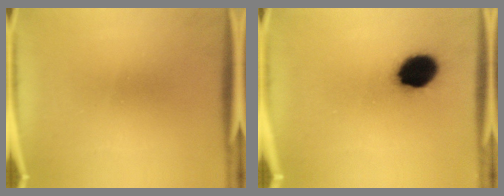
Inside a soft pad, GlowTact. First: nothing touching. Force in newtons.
{"total": 11.9}